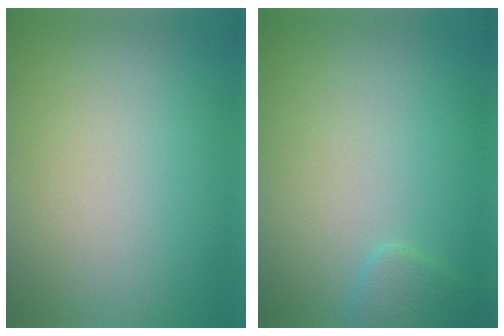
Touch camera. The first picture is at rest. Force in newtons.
{"total": 1.4, "press": 1.4, "slide": 0.1}